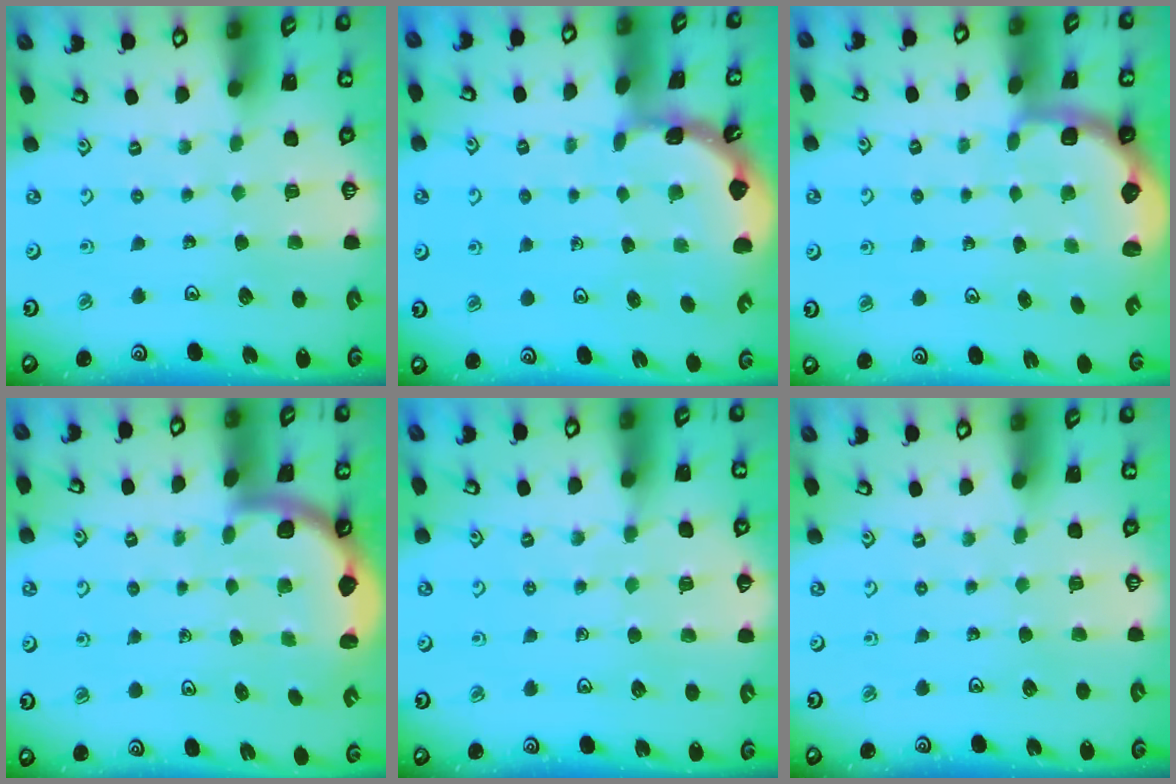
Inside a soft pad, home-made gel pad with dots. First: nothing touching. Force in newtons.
{"total": 1.7, "press": 1.7, "slide": 0.1}
{"total": 2.6, "press": 2.0, "slide": 1.7}
{"total": 1.8, "press": 1.8, "slide": 0.1}
{"total": 6.8, "press": 6.7, "slide": 1.3}
{"total": 0.0}